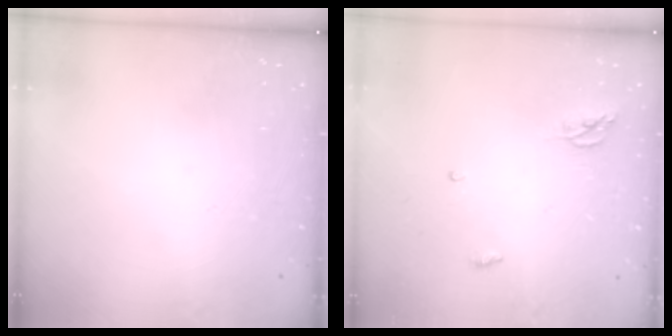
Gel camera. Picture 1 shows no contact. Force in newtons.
{"total": 3.8, "press": 3.8, "slide": 0.4}